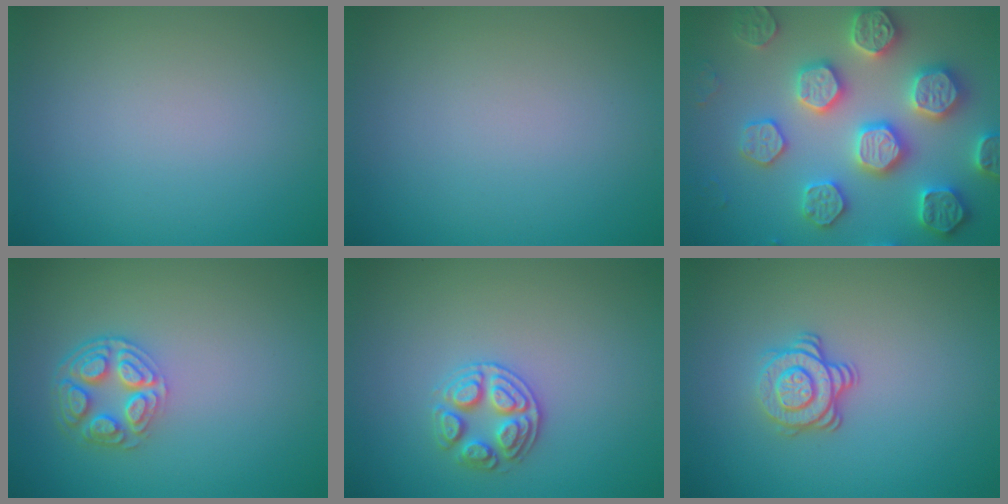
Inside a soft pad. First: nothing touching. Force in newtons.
{"total": 0.0}
{"total": 7.8, "press": 7.7, "slide": 1.7}
{"total": 4.5, "press": 3.3, "slide": 3.0}
{"total": 2.7, "press": 2.6, "slide": 0.4}
{"total": 3.2, "press": 2.5, "slide": 1.9}